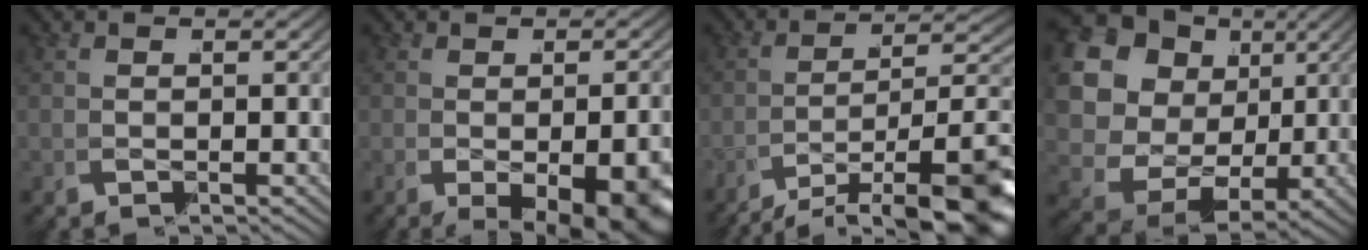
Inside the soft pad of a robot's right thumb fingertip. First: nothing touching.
{"total": 8.3, "force": [-3.4, 4.3, 6.2], "torque": [-0.094, -0.027, -0.042]}
{"total": 10.2, "force": [-4.5, 4.3, 8.1], "torque": [-0.126, -0.021, -0.057]}
{"total": 17.5, "force": [2.2, 14.1, 10.1], "torque": [-0.234, -0.009, 0.024]}